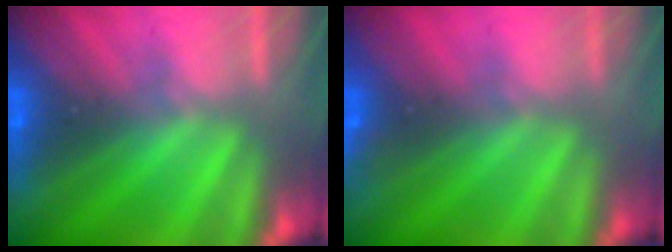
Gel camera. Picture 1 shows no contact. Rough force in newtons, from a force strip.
{"total": 2.9}